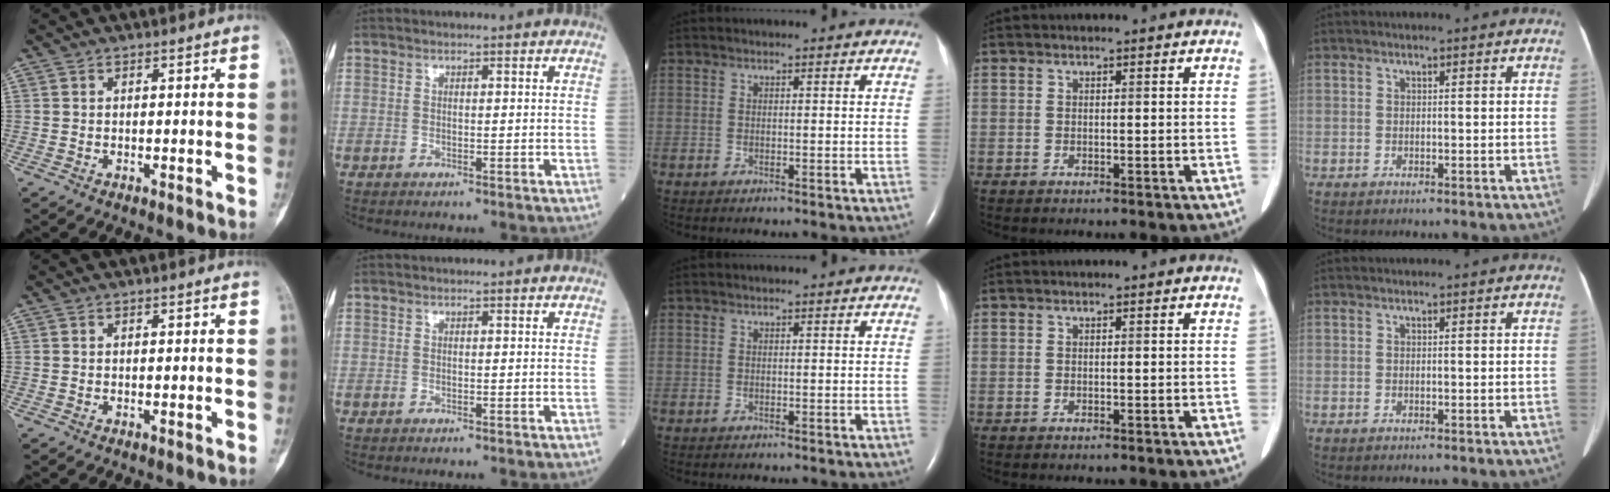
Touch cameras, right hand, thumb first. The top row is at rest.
{}